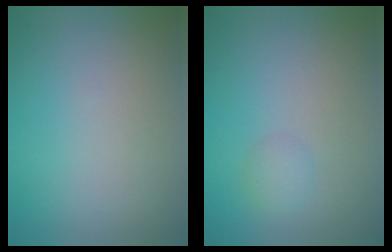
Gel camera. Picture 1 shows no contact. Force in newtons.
{"total": 1.2, "press": 1.2, "slide": 0.0}